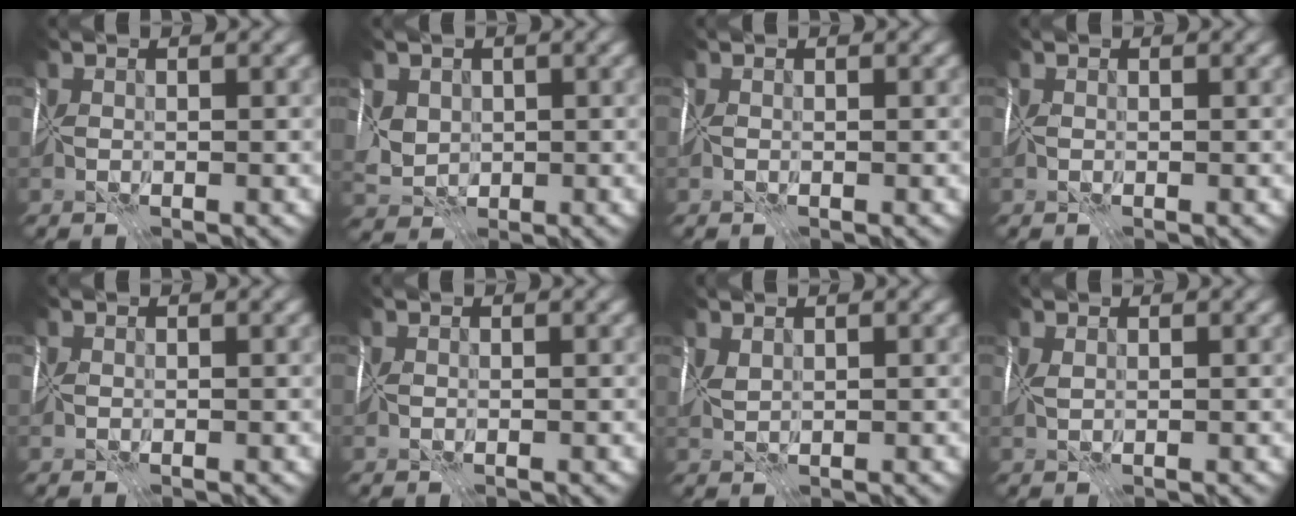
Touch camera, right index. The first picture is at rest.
{"total": 2.2, "force": [0.8, 1.9, 0.8], "torque": [-0.018, 0.007, 0.020]}
{"total": 0.0}
{"total": 0.0}
{"total": 0.0}
{"total": 0.0}
{"total": 1.0, "force": [0.8, -0.6, 0.1], "torque": [-0.004, 0.003, 0.022]}
{"total": 0.8, "force": [0.5, -0.7, 0.1], "torque": [-0.005, 0.003, 0.016]}